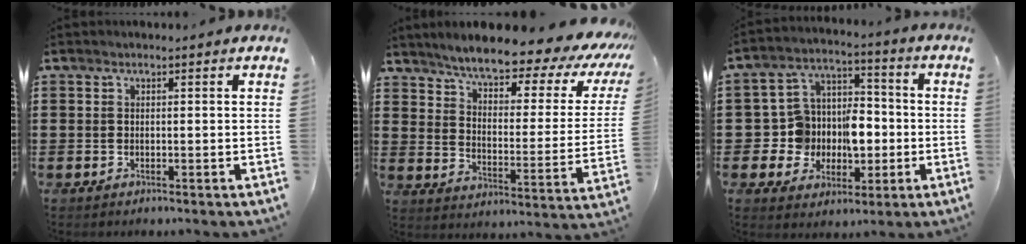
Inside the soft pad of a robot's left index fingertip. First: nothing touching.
{"total": 6.9, "force": [6.0, 0.4, 3.4], "torque": [-0.078, -0.049, 0.091]}
{"total": 8.3, "force": [-0.4, 7.8, 2.9], "torque": [-0.093, -0.003, 0.001]}